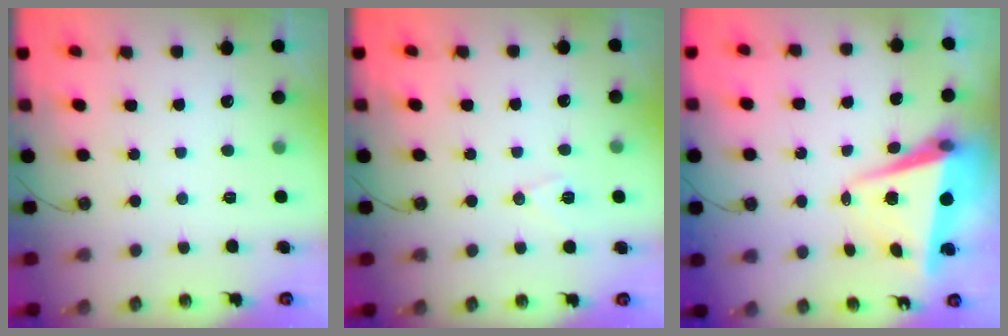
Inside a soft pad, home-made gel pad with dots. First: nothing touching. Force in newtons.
{"total": 6.0, "press": 5.2, "slide": 3.0}
{"total": 6.6, "press": 6.3, "slide": 1.8}